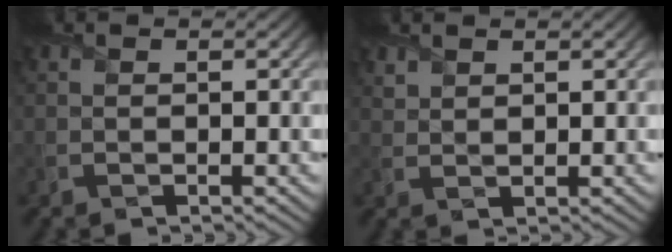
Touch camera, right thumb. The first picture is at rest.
{"total": 1.5, "force": [1.3, 0.5, 0.3], "torque": [-0.011, 0.001, 0.033]}